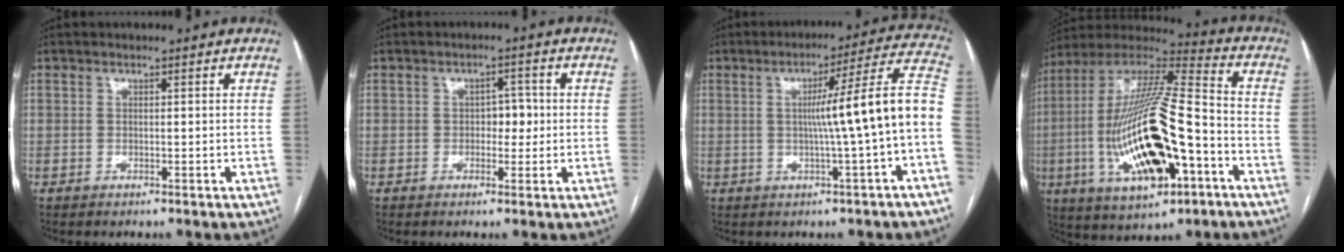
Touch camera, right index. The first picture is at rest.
{"total": 3.2, "force": [-0.1, 2.0, 2.5], "torque": [-0.026, 0.010, -0.002]}
{"total": 12.6, "force": [-1.2, -1.6, 12.5], "torque": [-0.164, 0.022, -0.020]}
{"total": 24.0, "force": [-6.6, 6.5, 22.2], "torque": [-0.457, -0.016, -0.104]}